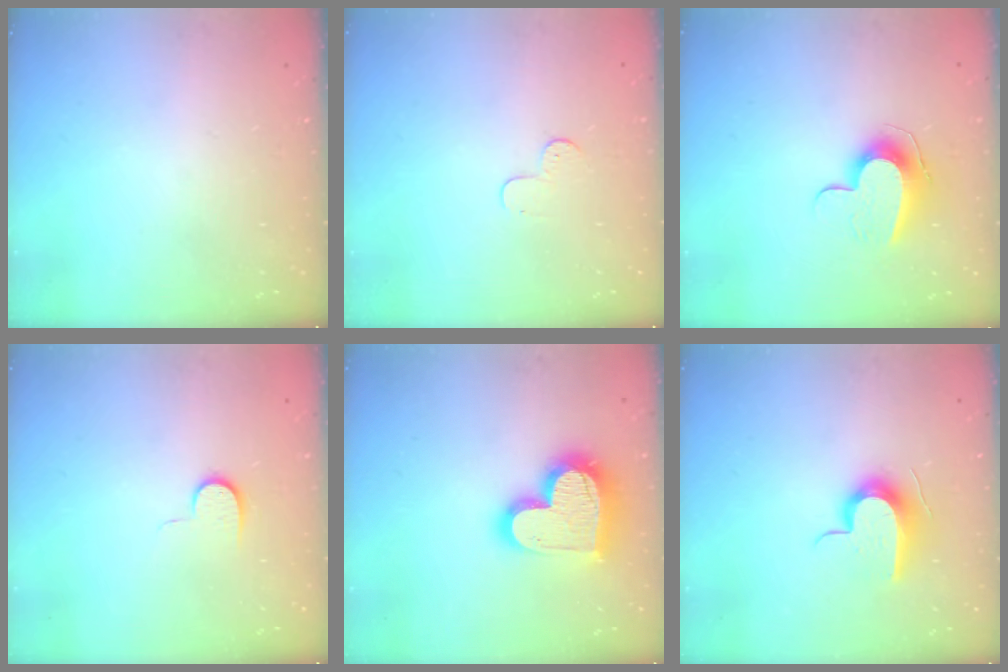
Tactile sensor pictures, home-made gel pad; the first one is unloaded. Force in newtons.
{"total": 3.7, "press": 3.7, "slide": 0.4}
{"total": 10.0, "press": 9.9, "slide": 0.6}
{"total": 7.3, "press": 7.3, "slide": 0.8}
{"total": 19.1, "press": 19.0, "slide": 1.6}
{"total": 10.7, "press": 10.6, "slide": 1.0}